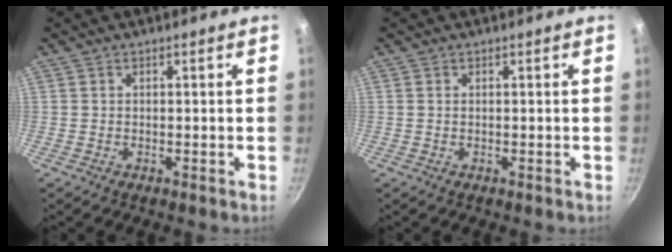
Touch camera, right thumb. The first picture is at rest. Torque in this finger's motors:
{"motor_torque": [-0.36, -0.08, -0.04, 0.34, -0.02]}